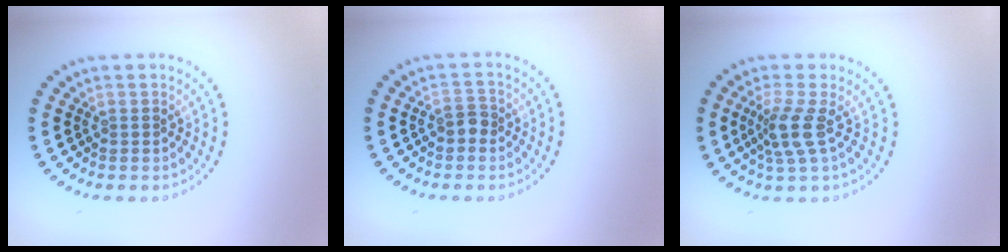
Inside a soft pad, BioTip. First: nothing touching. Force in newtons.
{"total": 1.5, "press": 1.3, "slide": 0.6}
{"total": 2.8, "press": 2.2, "slide": 1.8}